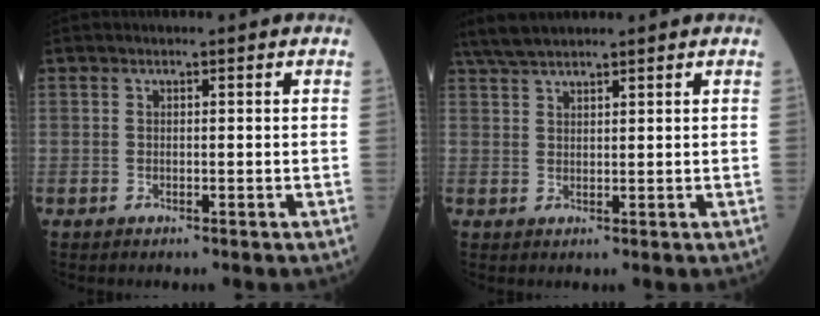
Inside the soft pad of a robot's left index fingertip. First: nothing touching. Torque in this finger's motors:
{"motor_torque": [0.17, 0.01, 0.13, 0.04]}